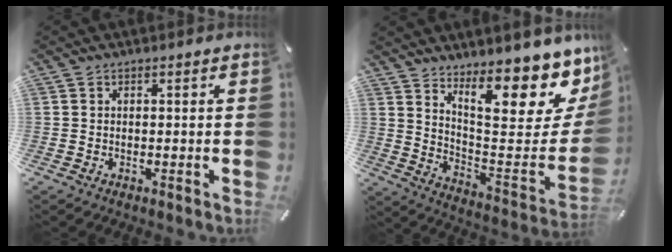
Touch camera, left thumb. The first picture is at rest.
{"total": 19.0, "force": [13.4, 6.5, 11.8], "torque": [-0.138, -0.124, 0.218]}